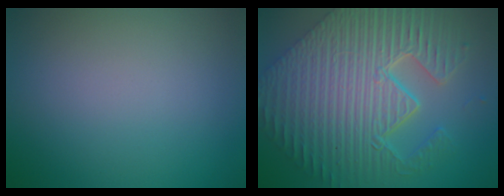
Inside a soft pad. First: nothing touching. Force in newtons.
{"total": 11.6, "press": 7.8, "slide": 8.6}